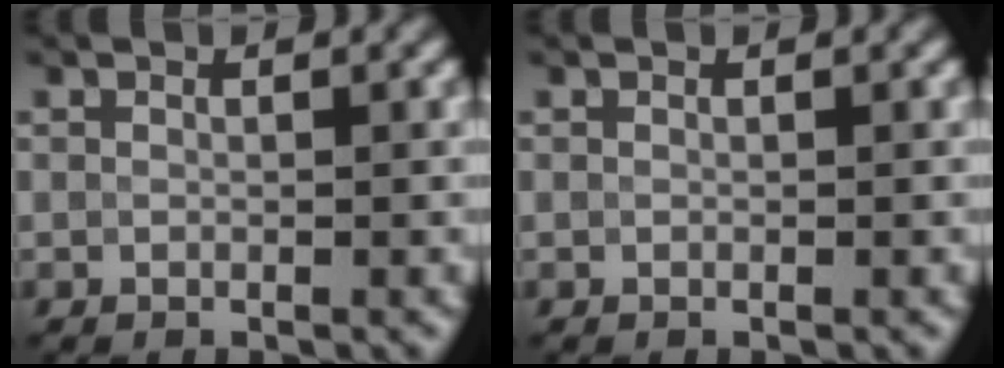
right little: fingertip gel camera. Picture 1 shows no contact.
{"total": 0.0}